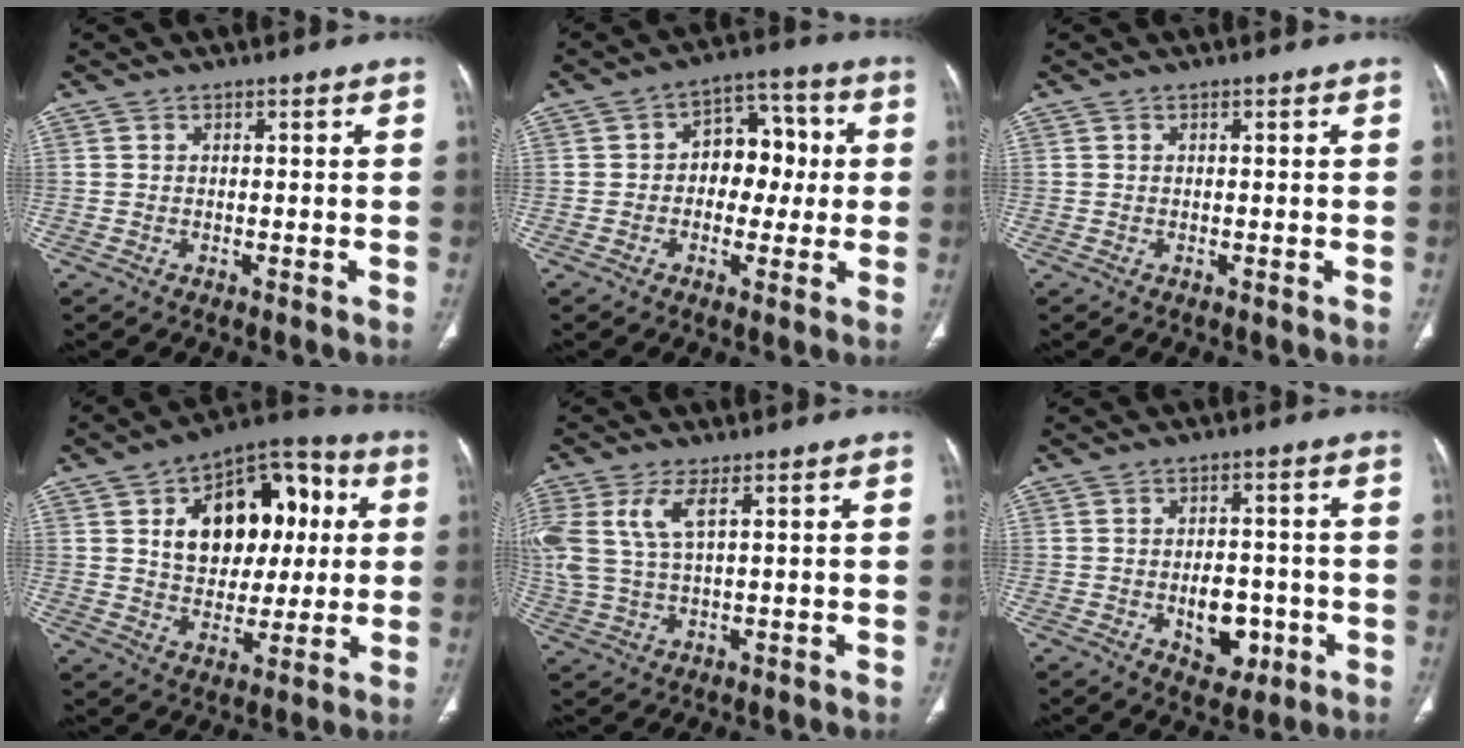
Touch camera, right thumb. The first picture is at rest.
{"total": 9.9, "force": [0.3, 7.1, 6.9], "torque": [-0.052, 0.029, -0.004]}
{"total": 0.0}
{"total": 19.6, "force": [4.5, 12.9, 14.0], "torque": [-0.155, 0.018, 0.072]}
{"total": 9.6, "force": [3.4, 4.1, 8.0], "torque": [-0.211, 0.003, 0.077]}
{"total": 7.8, "force": [-2.1, 5.0, 5.5], "torque": [-0.051, 0.012, -0.019]}